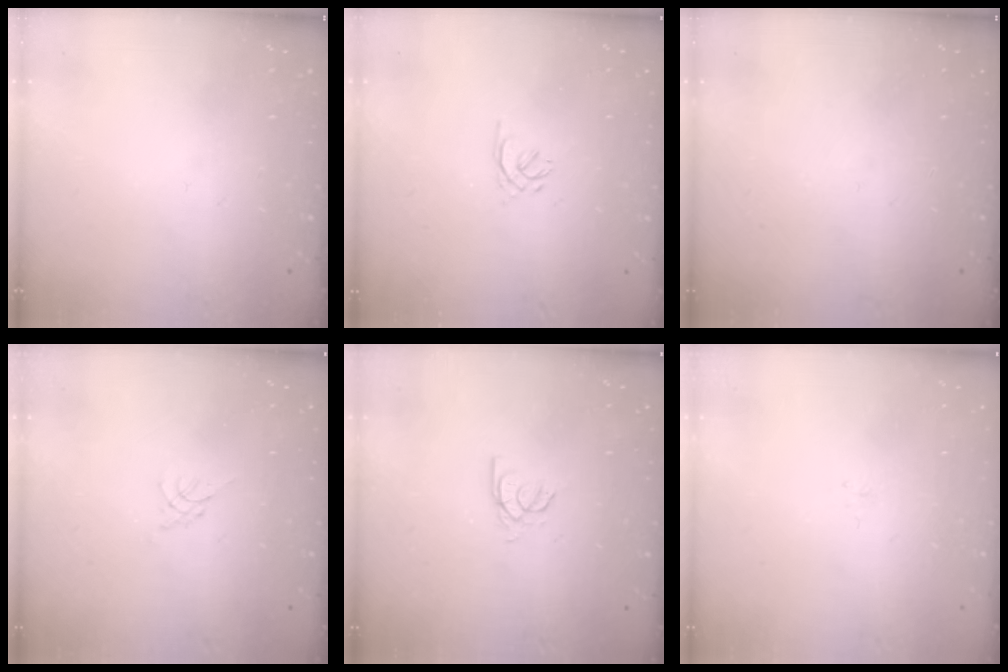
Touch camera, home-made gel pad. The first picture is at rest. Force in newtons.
{"total": 1.4, "press": 1.3, "slide": 0.5}
{"total": 0.0}
{"total": 0.0}
{"total": 2.7, "press": 2.7, "slide": 0.2}
{"total": 1.6, "press": 1.5, "slide": 0.3}